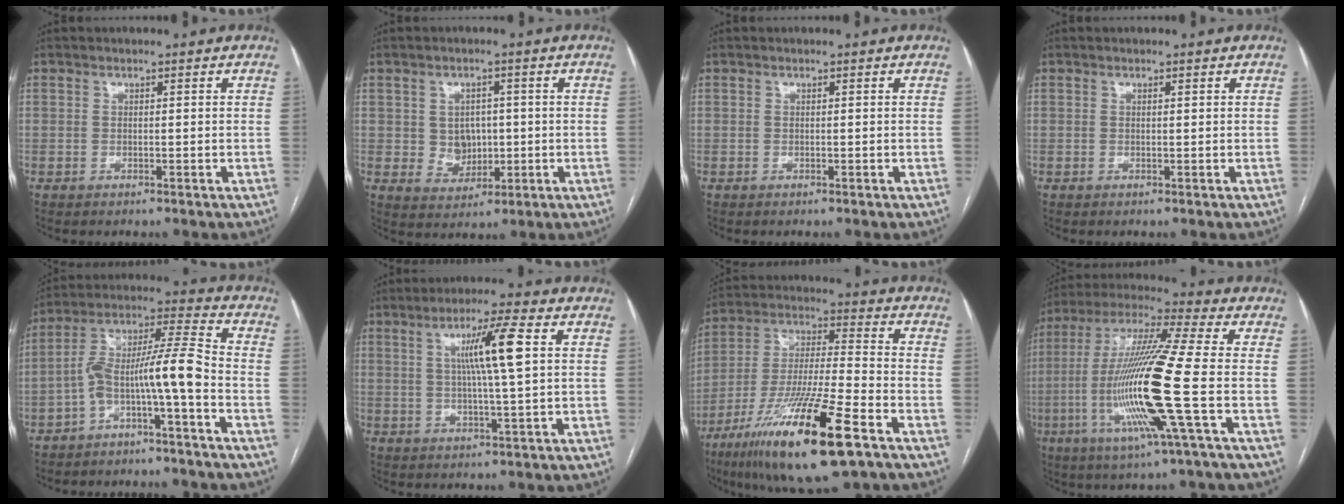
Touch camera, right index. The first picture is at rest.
{"total": 5.0, "force": [0.2, 4.3, 2.6], "torque": [-0.036, 0.007, 0.014]}
{"total": 0.0}
{"total": 0.0}
{"total": 9.8, "force": [-4.1, 0.1, 8.9], "torque": [-0.160, 0.040, -0.072]}
{"total": 8.3, "force": [1.9, -0.6, 8.1], "torque": [-0.144, 0.003, 0.034]}
{"total": 20.8, "force": [-11.5, 1.7, 17.2], "torque": [-0.329, -0.046, -0.204]}
{"total": 18.4, "force": [-4.1, -0.9, 17.9], "torque": [-0.364, -0.014, -0.091]}